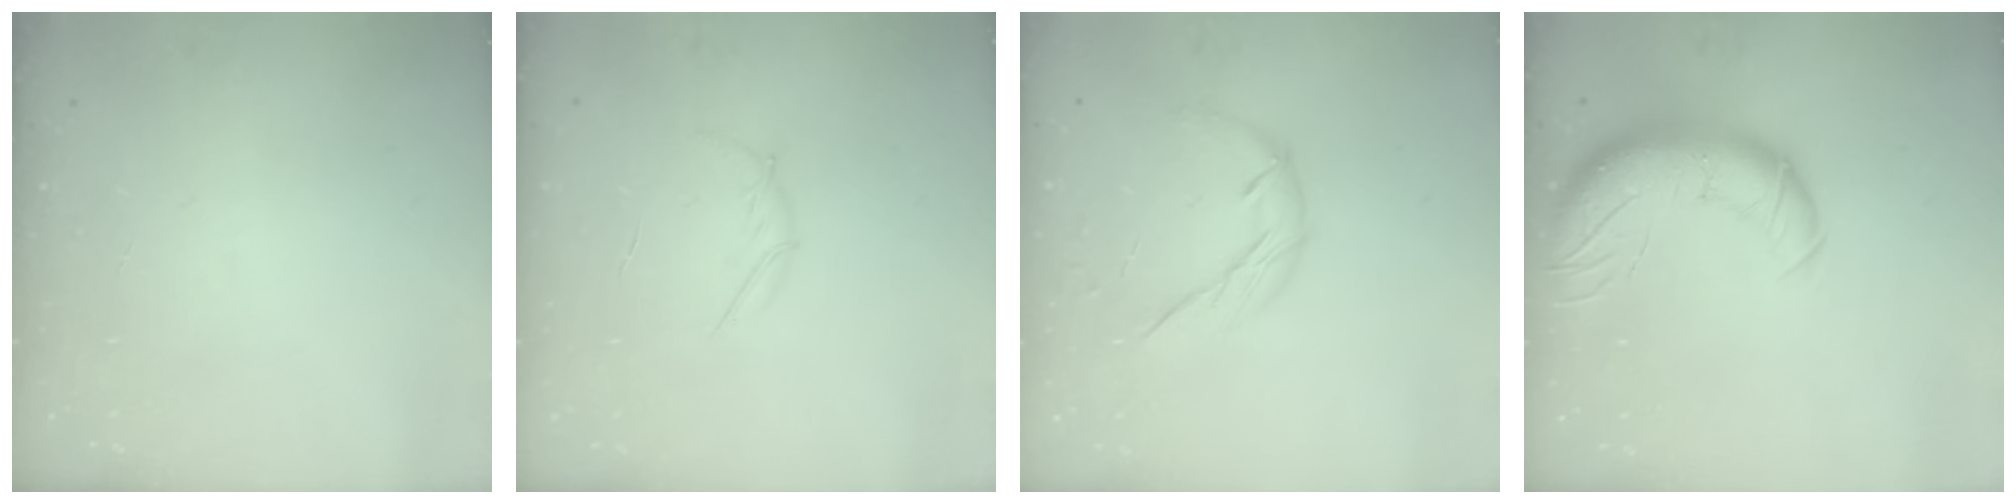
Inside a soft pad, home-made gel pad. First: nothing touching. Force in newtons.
{"total": 4.1, "press": 4.0, "slide": 1.0}
{"total": 8.7, "press": 8.7, "slide": 0.3}
{"total": 15.2, "press": 14.7, "slide": 3.6}